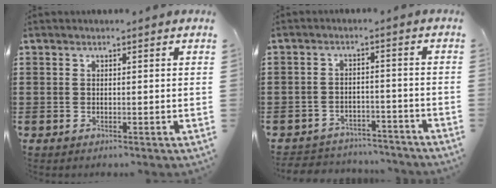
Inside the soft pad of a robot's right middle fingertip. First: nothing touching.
{"total": 3.7, "force": [-3.6, 0.7, -0.2], "torque": [-0.004, 0.003, -0.079]}